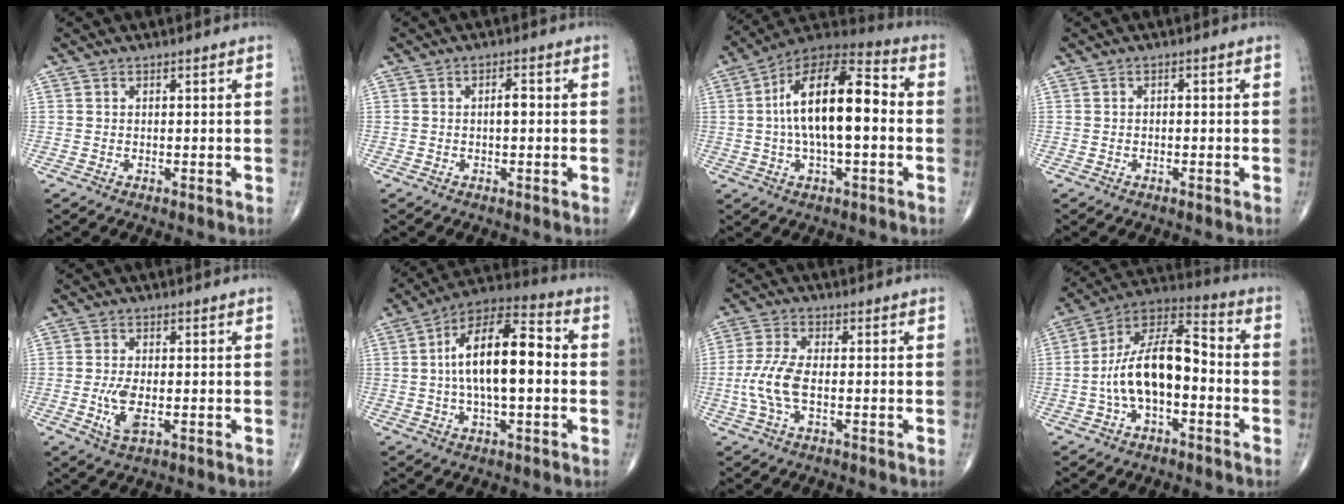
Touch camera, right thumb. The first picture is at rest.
{"total": 2.1, "force": [-0.1, 1.0, 1.9], "torque": [-0.026, 0.004, -0.006]}
{"total": 18.8, "force": [0.4, 8.0, 17.1], "torque": [-0.283, 0.039, -0.004]}
{"total": 0.6, "force": [-0.2, 0.4, 0.4], "torque": [-0.005, 0.004, -0.008]}
{"total": 5.3, "force": [-1.2, 2.4, 4.6], "torque": [-0.097, -0.005, -0.020]}
{"total": 16.7, "force": [0.4, 7.0, 15.2], "torque": [-0.253, 0.035, -0.003]}
{"total": 7.3, "force": [-1.4, 3.0, 6.5], "torque": [-0.162, 0.010, -0.029]}
{"total": 15.3, "force": [-2.6, 7.5, 13.1], "torque": [-0.234, 0.052, -0.054]}